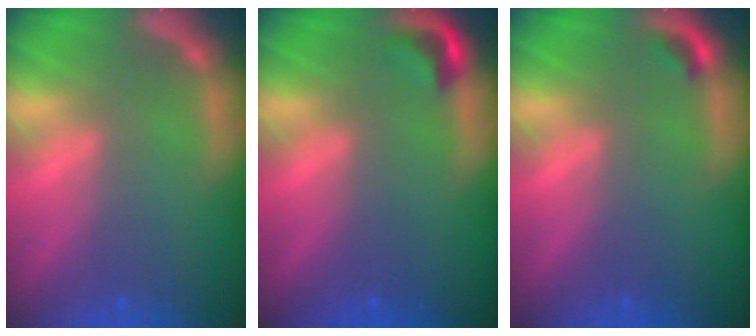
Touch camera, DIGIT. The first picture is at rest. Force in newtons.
{"total": 1.9}
{"total": 0.9}